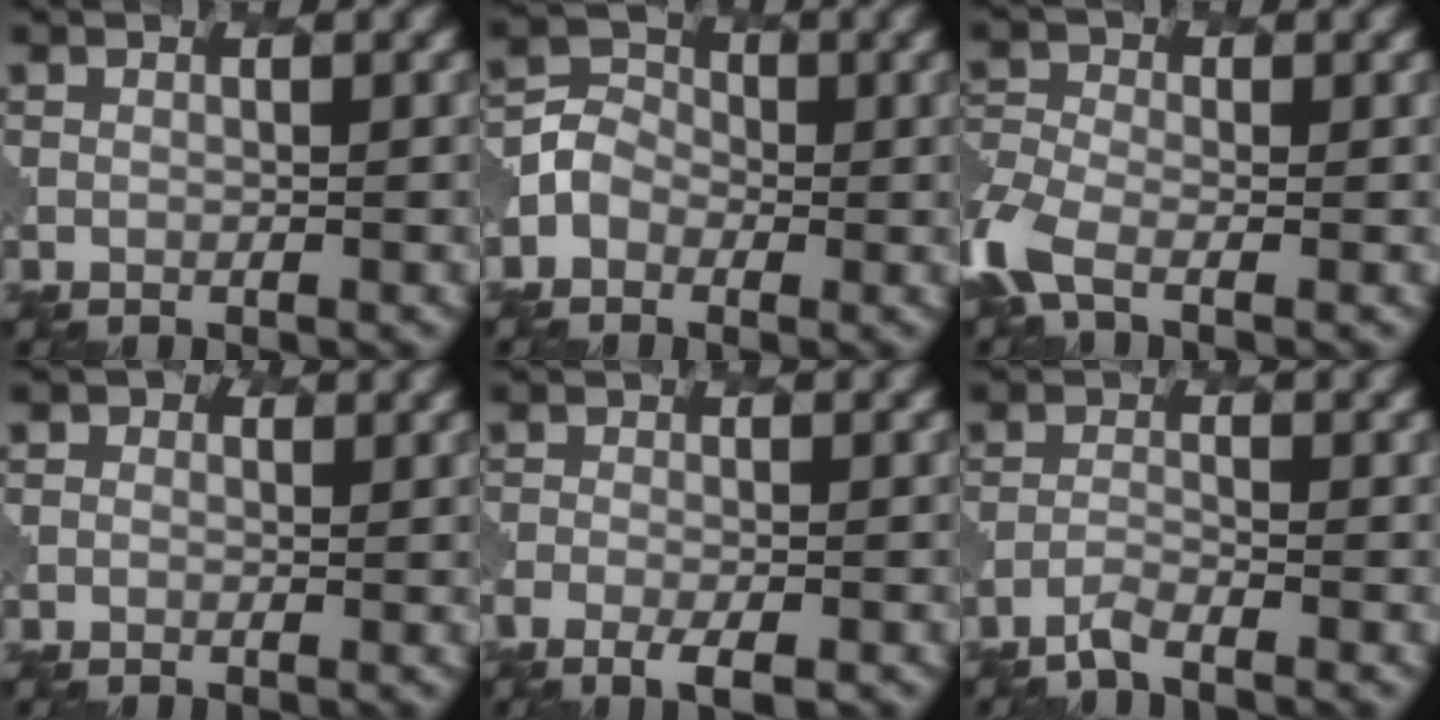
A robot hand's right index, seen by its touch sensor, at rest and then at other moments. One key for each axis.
{"total": 2.4, "fx": -0.9, "fy": 2.2, "fz": 0.6, "tx": -0.016, "ty": 0.007, "tz": -0.024}
{"total": 4.5, "fx": -2.5, "fy": 2.1, "fz": 3.0, "tx": -0.082, "ty": -0.011, "tz": -0.064}
{"total": 1.6, "fx": 0.3, "fy": 1.5, "fz": 0.3, "tx": 0.010, "ty": 0.004, "tz": -0.008}
{"total": 3.4, "fx": -2.4, "fy": 1.0, "fz": 2.1, "tx": -0.044, "ty": -0.011, "tz": -0.042}
{"total": 1.6, "fx": -1.5, "fy": 0.2, "fz": 0.5, "tx": -0.013, "ty": -0.004, "tz": -0.038}